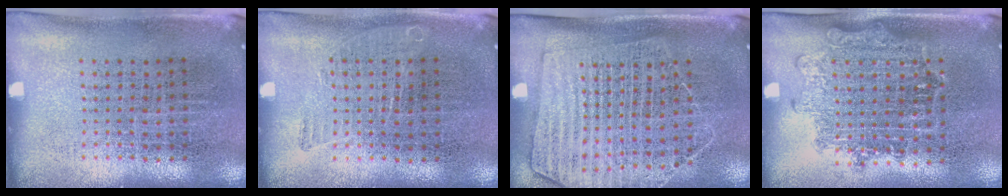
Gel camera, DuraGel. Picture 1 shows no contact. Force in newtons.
{"total": 0.8, "press": 0.8, "slide": 0.1}
{"total": 1.5, "press": 1.4, "slide": 0.6}
{"total": 1.4, "press": 1.2, "slide": 0.7}